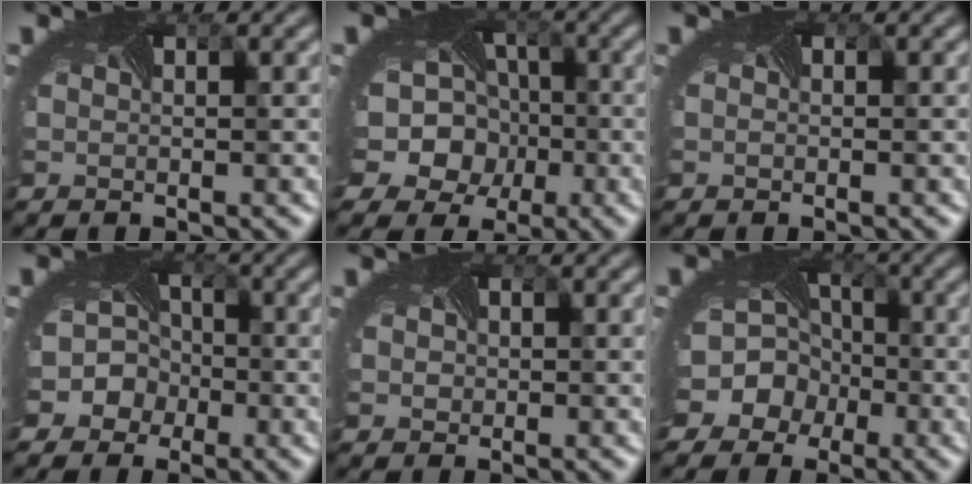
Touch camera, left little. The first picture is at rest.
{"total": 12.4, "force": [-2.0, 10.9, 5.5], "torque": [-0.119, -0.002, -0.063]}
{"total": 0.0}
{"total": 7.0, "force": [-2.7, 6.2, 1.8], "torque": [-0.022, 0.001, -0.070]}
{"total": 1.3, "force": [0.3, 1.2, 0.4], "torque": [-0.008, 0.001, -0.003]}
{"total": 10.4, "force": [-4.0, 9.0, 3.3], "torque": [-0.071, -0.004, -0.085]}